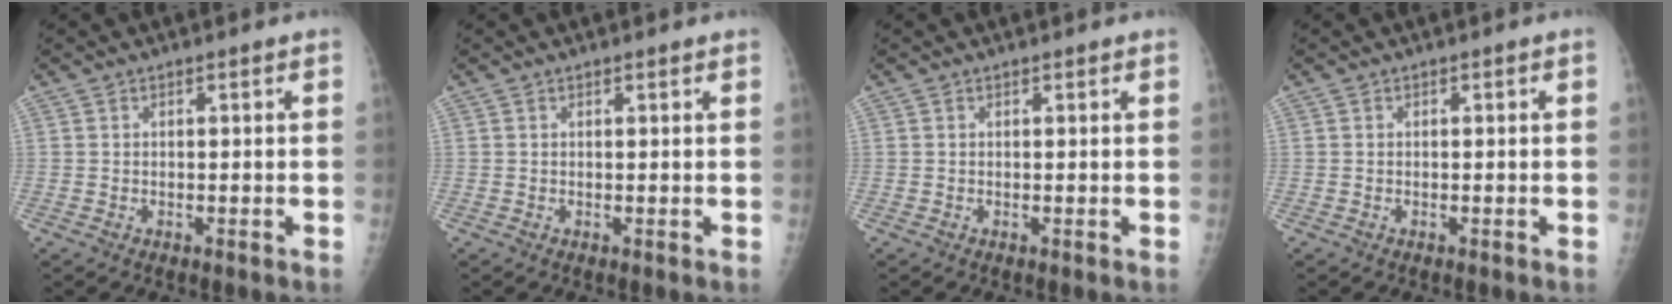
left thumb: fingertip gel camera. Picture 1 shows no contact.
{"total": 1.0, "force": [0.8, 0.2, 0.5], "torque": [-0.004, 0.001, 0.012]}
{"total": 0.5, "force": [0.5, 0.1, 0.2], "torque": [-0.006, -0.001, 0.007]}
{"total": 0.0}